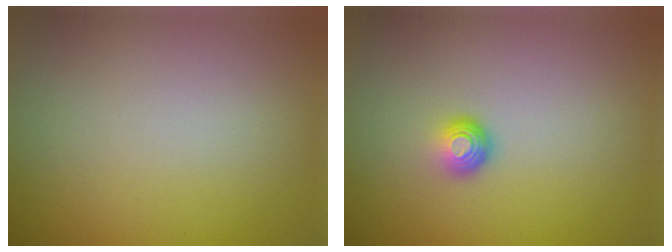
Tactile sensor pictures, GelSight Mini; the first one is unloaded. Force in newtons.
{"total": 1.8, "press": 1.1, "slide": 1.4}